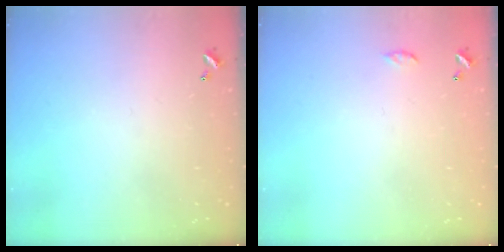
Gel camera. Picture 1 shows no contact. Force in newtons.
{"total": 3.6, "press": 3.6, "slide": 0.5}